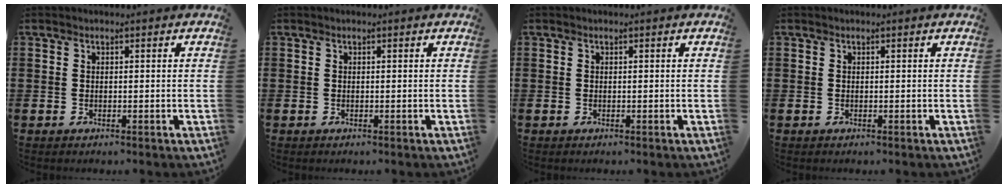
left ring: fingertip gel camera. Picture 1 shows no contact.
{"total": 0.0}
{"total": 0.0}
{"total": 0.0}